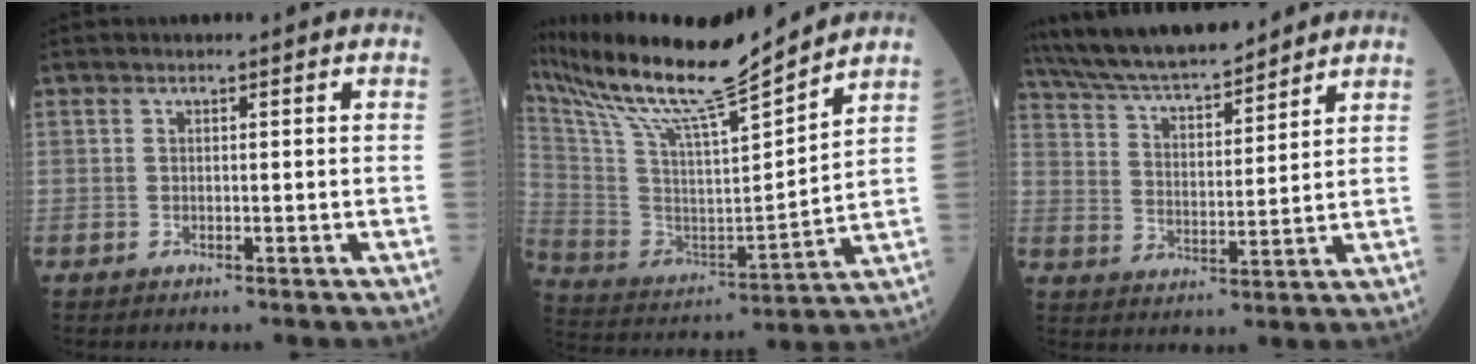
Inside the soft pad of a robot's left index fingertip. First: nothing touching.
{"total": 19.1, "force": [16.7, 0.1, 9.4], "torque": [-0.188, -0.007, 0.301]}
{"total": 15.7, "force": [14.2, 2.5, 6.3], "torque": [-0.118, 0.021, 0.245]}